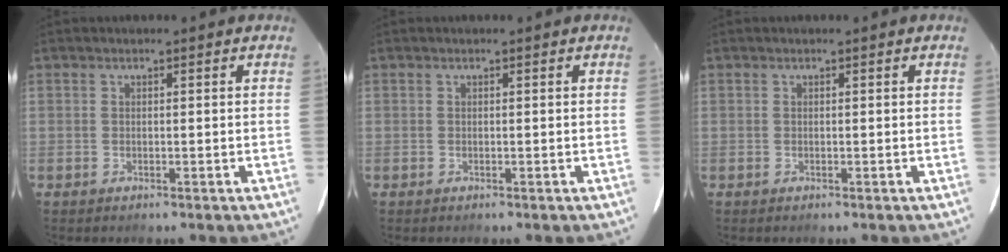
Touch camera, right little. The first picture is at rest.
{"total": 0.0}
{"total": 0.0}